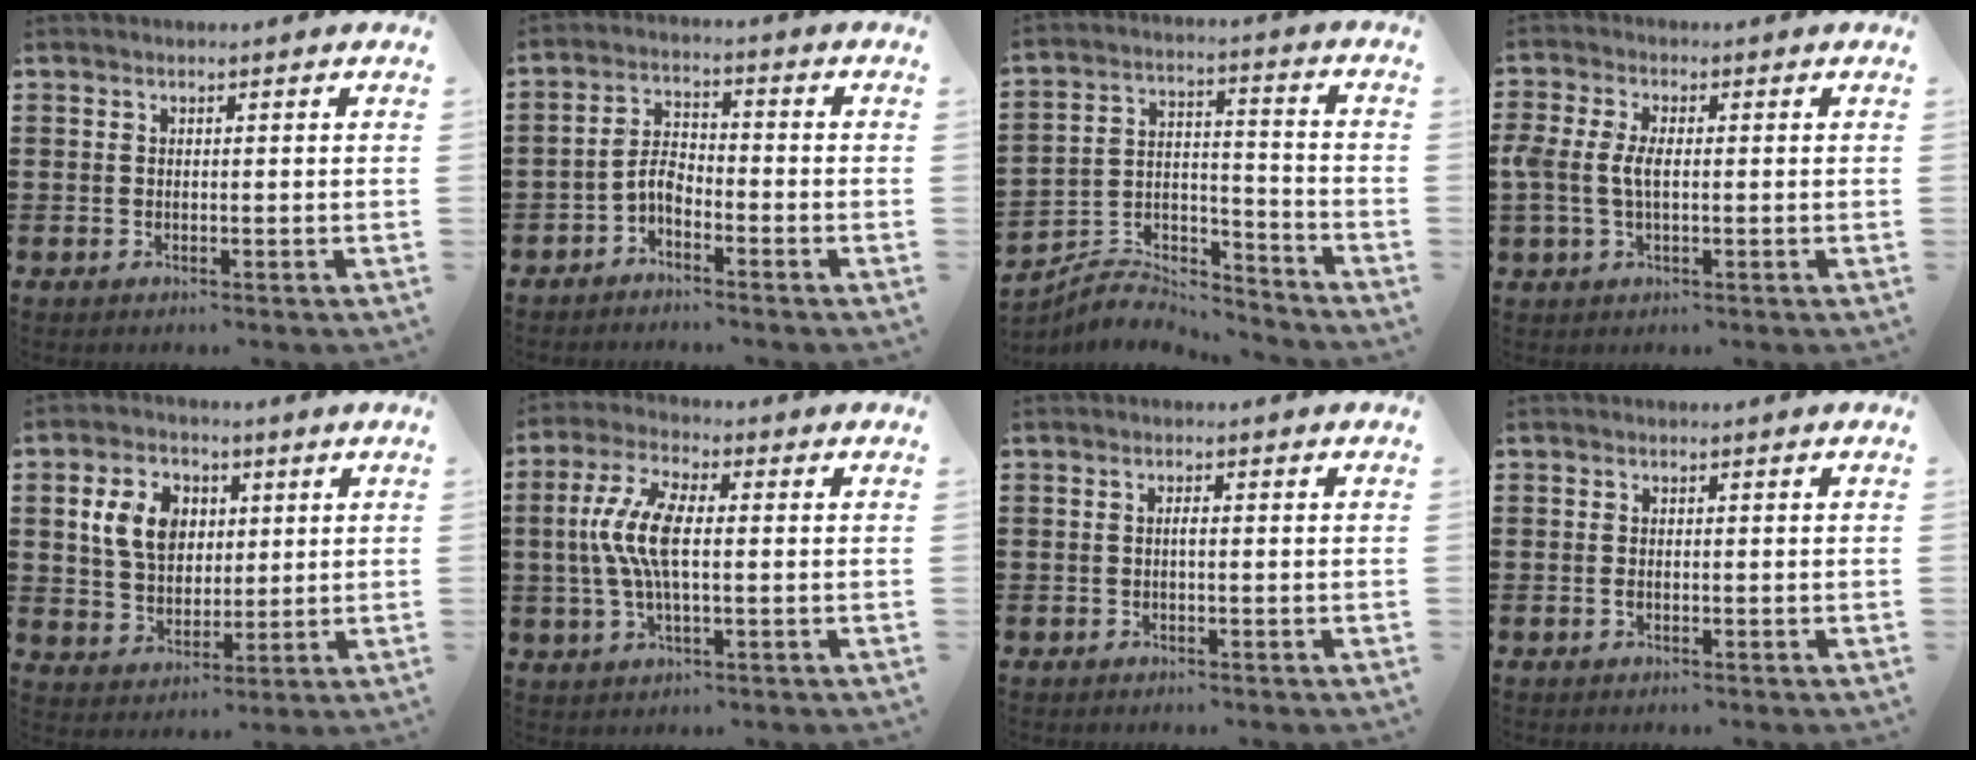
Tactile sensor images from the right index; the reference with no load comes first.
{"total": 3.8, "force": [-2.4, 1.7, 2.4], "torque": [-0.060, 0.006, -0.053]}
{"total": 6.0, "force": [-5.8, 1.5, 0.5], "torque": [-0.011, 0.010, -0.116]}
{"total": 4.2, "force": [-0.1, 2.1, 3.6], "torque": [-0.096, -0.004, -0.012]}
{"total": 8.2, "force": [2.3, 6.2, 4.8], "torque": [-0.106, 0.014, 0.036]}
{"total": 8.9, "force": [0.0, 3.1, 8.3], "torque": [-0.191, -0.005, -0.010]}
{"total": 0.8, "force": [-0.1, 0.2, 0.8], "torque": [-0.015, -0.002, -0.002]}
{"total": 0.6, "force": [-0.2, 0.2, 0.5], "torque": [-0.010, -0.003, -0.002]}